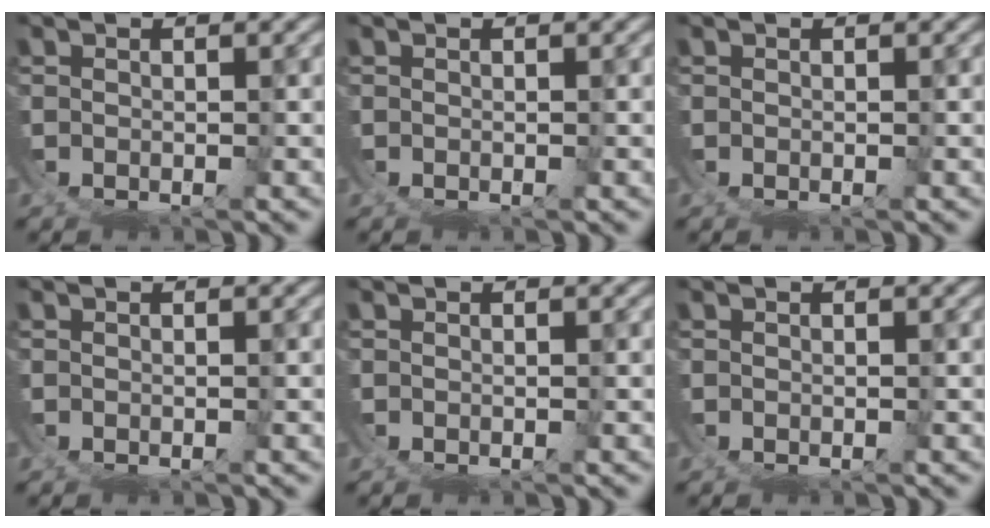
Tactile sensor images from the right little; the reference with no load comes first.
{"total": 0.0}
{"total": 0.0}
{"total": 0.0}
{"total": 0.0}
{"total": 0.0}